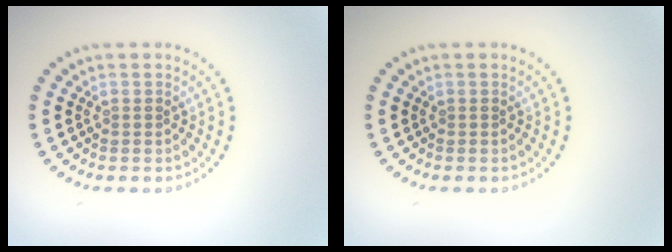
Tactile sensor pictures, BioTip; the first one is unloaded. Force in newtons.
{"total": 0.0}